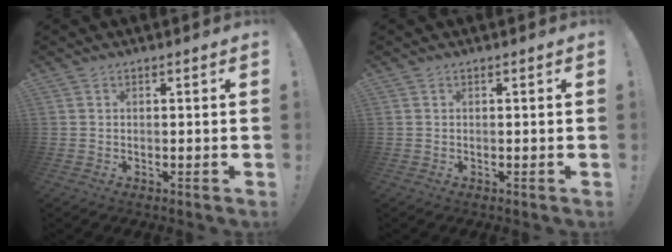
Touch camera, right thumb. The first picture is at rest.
{"total": 0.0}